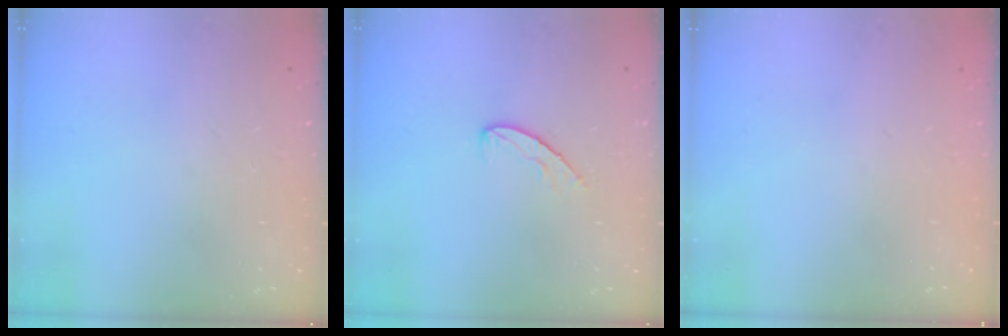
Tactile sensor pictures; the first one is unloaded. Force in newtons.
{"total": 6.6, "press": 6.6, "slide": 0.6}
{"total": 0.0}